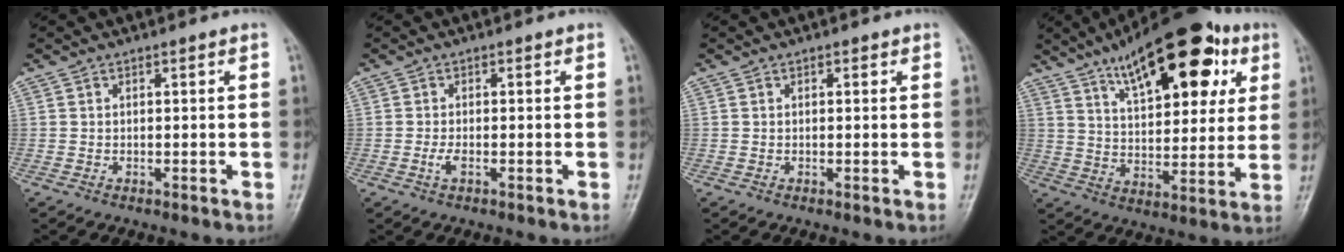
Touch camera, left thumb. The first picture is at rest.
{"total": 1.9, "force": [-0.5, 0.8, 1.7], "torque": [-0.034, 0.000, -0.013]}
{"total": 0.9, "force": [0.4, 0.6, 0.5], "torque": [0.002, 0.001, 0.002]}
{"total": 22.9, "force": [11.2, 9.7, 17.5], "torque": [-0.221, -0.021, 0.173]}